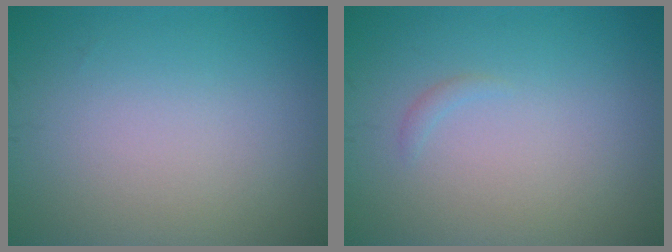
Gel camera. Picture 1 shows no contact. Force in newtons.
{"total": 0.5, "press": 0.5, "slide": 0.1}